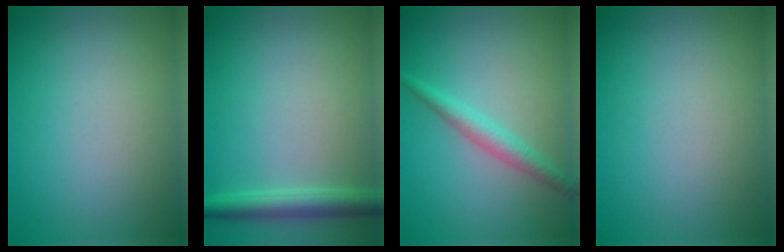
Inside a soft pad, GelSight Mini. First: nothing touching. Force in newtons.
{"total": 3.1, "press": 3.1, "slide": 0.1}
{"total": 2.3, "press": 2.2, "slide": 0.1}
{"total": 0.0}